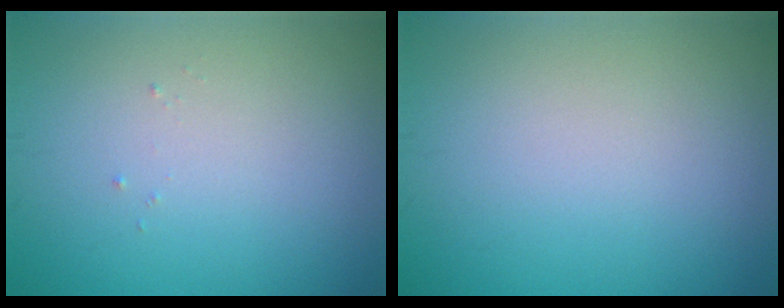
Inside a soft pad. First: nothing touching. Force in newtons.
{"total": 0.0}